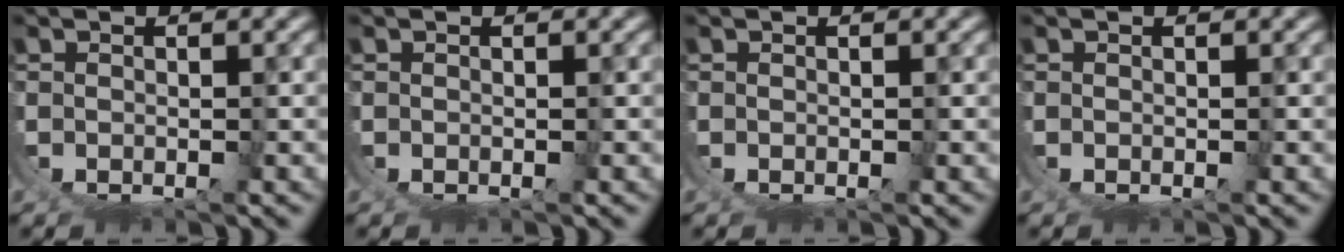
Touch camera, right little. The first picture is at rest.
{"total": 0.0}
{"total": 0.0}
{"total": 0.0}